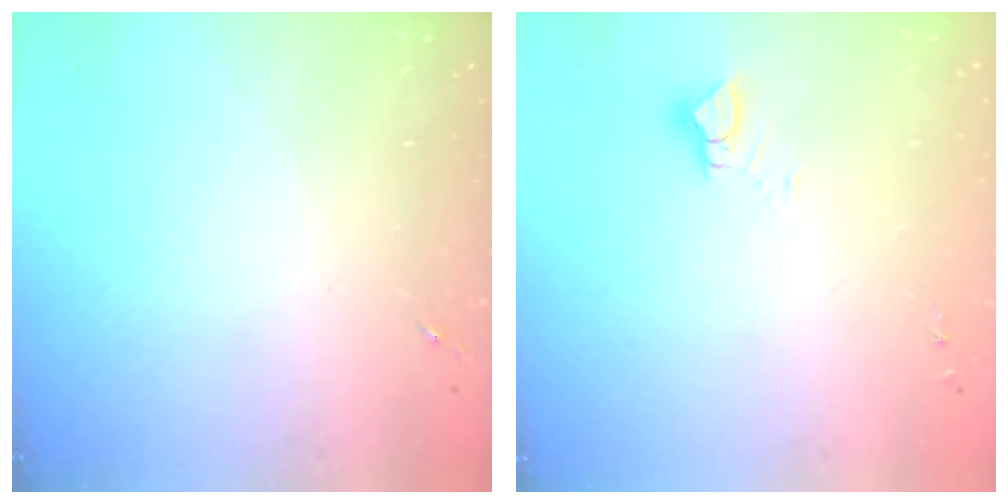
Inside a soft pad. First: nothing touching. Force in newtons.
{"total": 4.0, "press": 4.0, "slide": 0.3}